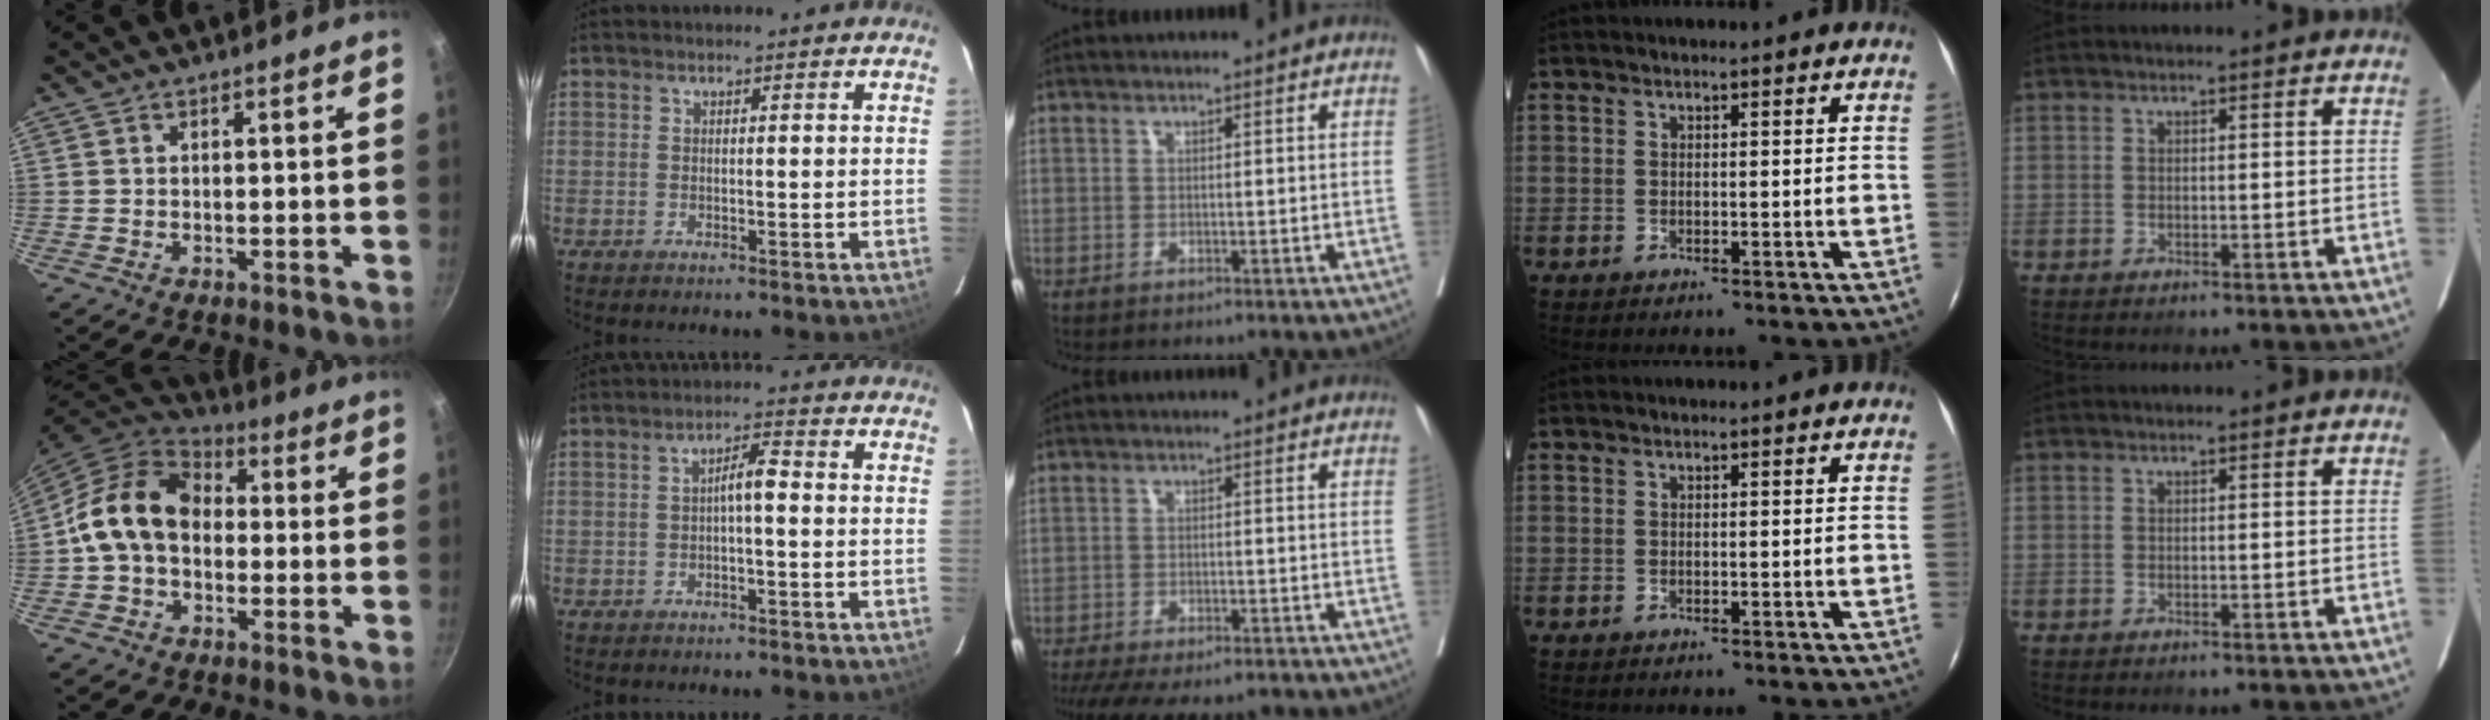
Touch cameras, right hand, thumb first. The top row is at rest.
{"thumb": {"total": 14.5, "force": [-0.7, 10.7, 9.8], "torque": [-0.168, 0.036, -0.025]}, "index": {"total": 3.7, "force": [-0.2, 0.8, 3.6], "torque": [-0.063, 0.014, -0.002]}, "middle": {"total": 14.9, "force": [-12.8, 4.0, 6.4], "torque": [-0.144, -0.020, -0.174]}}